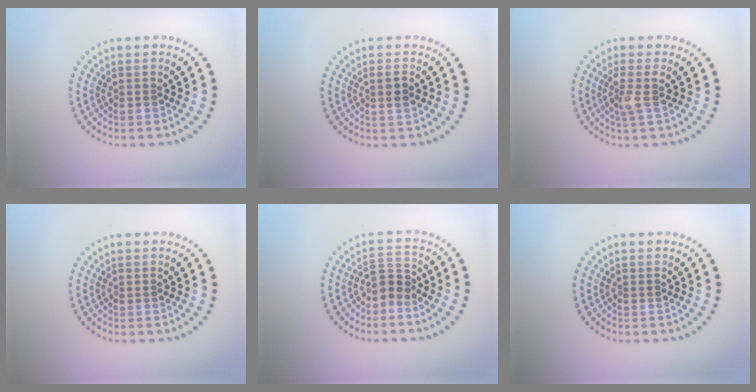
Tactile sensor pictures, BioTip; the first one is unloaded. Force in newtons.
{"total": 1.2, "press": 1.1, "slide": 0.5}
{"total": 2.0, "press": 1.6, "slide": 1.2}
{"total": 0.0}
{"total": 2.2, "press": 1.6, "slide": 1.5}
{"total": 0.0}